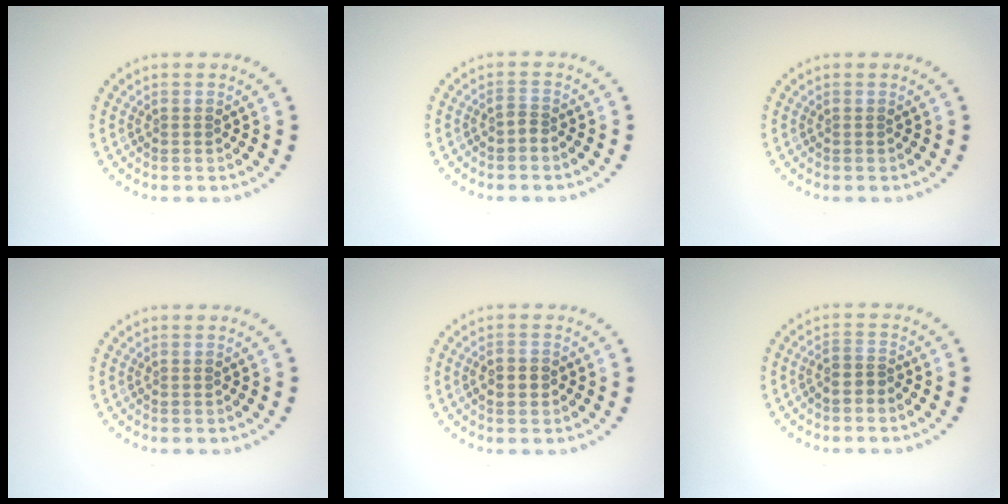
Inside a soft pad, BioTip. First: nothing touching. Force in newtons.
{"total": 0.7, "press": 0.5, "slide": 0.6}
{"total": 0.0}
{"total": 0.0}
{"total": 1.6, "press": 1.6, "slide": 0.3}
{"total": 1.3, "press": 1.1, "slide": 0.7}